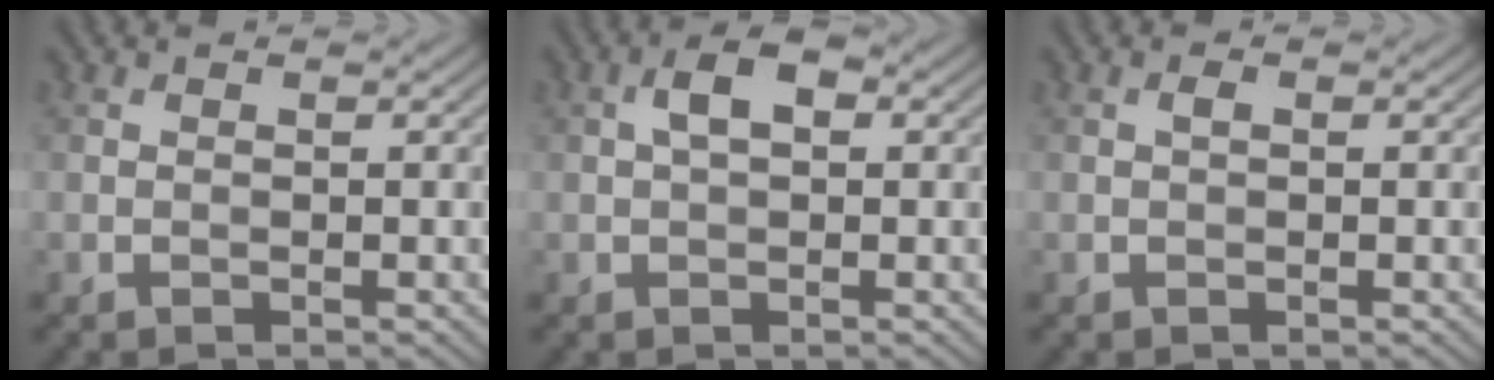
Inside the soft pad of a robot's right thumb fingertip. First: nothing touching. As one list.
[{"total": 3.4, "force": [0.8, 1.8, 2.8], "torque": [-0.051, 0.009, 0.009]}, {"total": 0.6, "force": [0.1, 0.2, 0.6], "torque": [-0.013, 0.002, 0.001]}]